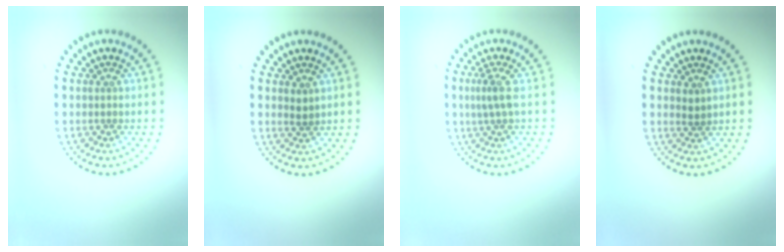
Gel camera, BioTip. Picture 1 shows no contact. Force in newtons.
{"total": 0.7, "press": 0.6, "slide": 0.4}
{"total": 1.7, "press": 1.4, "slide": 1.0}
{"total": 0.7, "press": 0.6, "slide": 0.4}